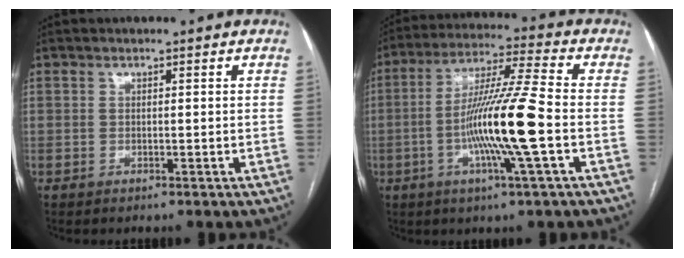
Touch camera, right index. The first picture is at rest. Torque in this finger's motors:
{"motor_torque": [2.14, 0.00, 1.00, 0.21]}